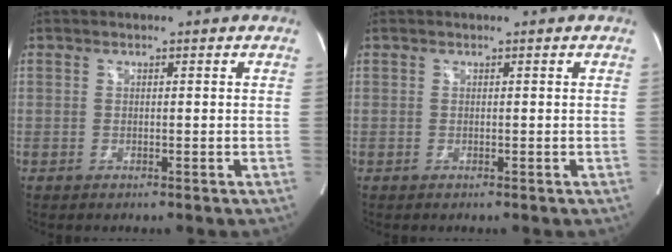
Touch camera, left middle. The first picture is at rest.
{"total": 0.0}